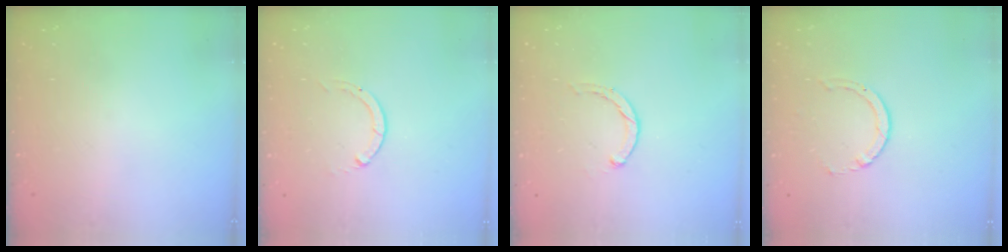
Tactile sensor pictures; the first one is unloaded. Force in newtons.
{"total": 0.0}
{"total": 0.6, "press": 0.6, "slide": 0.2}
{"total": 2.9, "press": 2.9, "slide": 0.4}